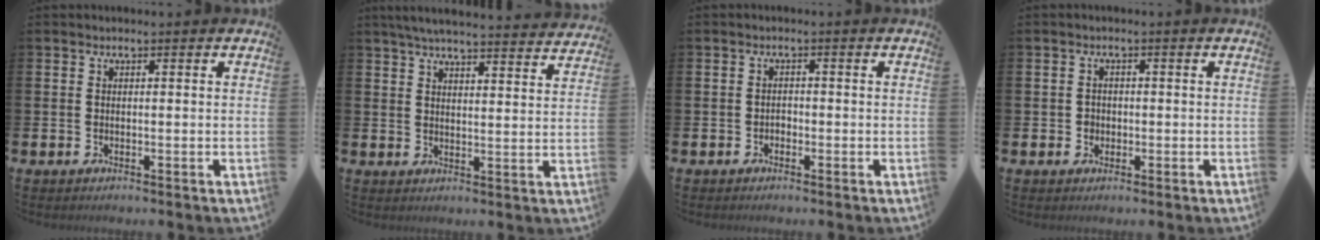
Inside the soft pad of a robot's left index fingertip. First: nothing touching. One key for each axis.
{"total": 5.5, "fx": 5.3, "fy": 0.1, "fz": 1.3, "tx": -0.038, "ty": -0.030, "tz": 0.094}
{"total": 1.0, "fx": -0.7, "fy": 0.7, "fz": 0.1, "tx": 0.001, "ty": 0.000, "tz": -0.016}
{"total": 1.4, "fx": 0.0, "fy": 1.4, "fz": 0.2, "tx": 0.005, "ty": 0.003, "tz": -0.005}